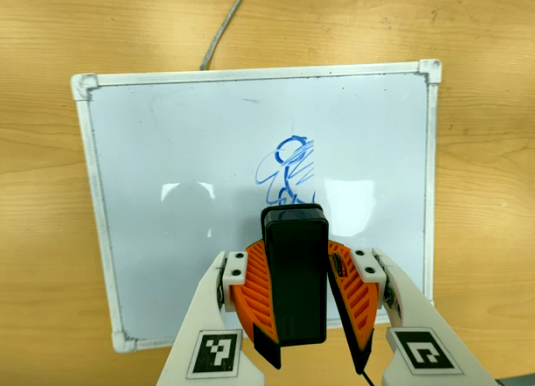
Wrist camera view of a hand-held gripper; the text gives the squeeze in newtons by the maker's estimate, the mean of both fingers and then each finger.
{"total": 8.5, "left": 9.0, "right": 8.0}